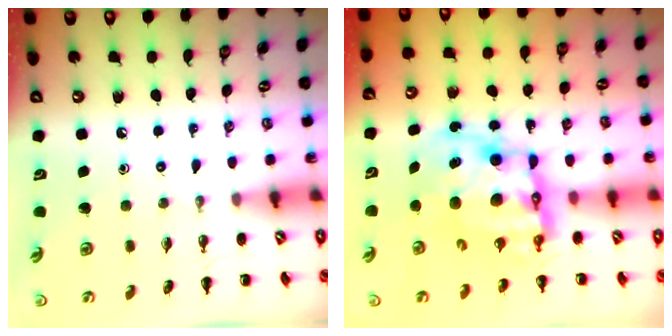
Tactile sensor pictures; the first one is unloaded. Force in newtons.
{"total": 12.8, "press": 12.4, "slide": 3.2}